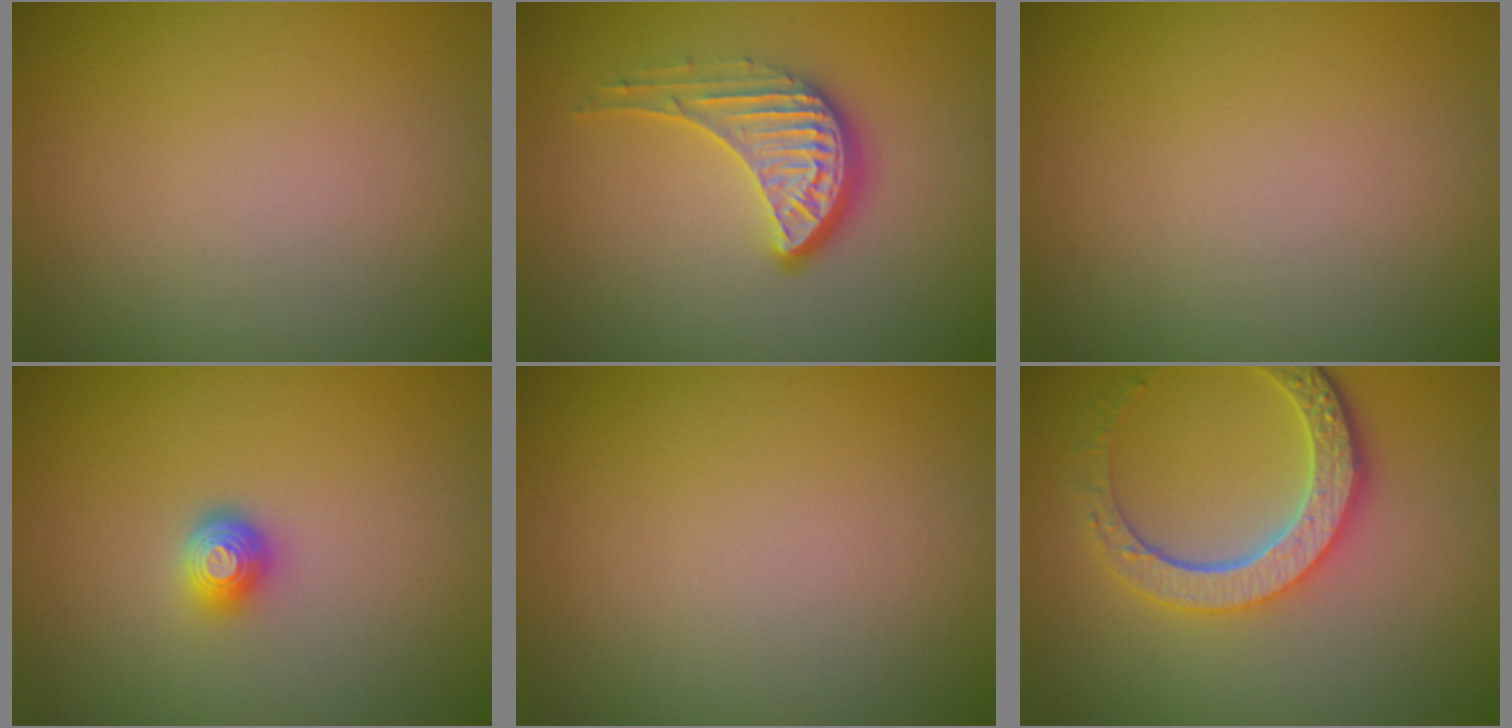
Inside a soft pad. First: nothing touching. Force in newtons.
{"total": 4.1, "press": 3.0, "slide": 2.8}
{"total": 0.0}
{"total": 1.7, "press": 1.3, "slide": 1.1}
{"total": 0.0}
{"total": 5.2, "press": 4.2, "slide": 2.9}